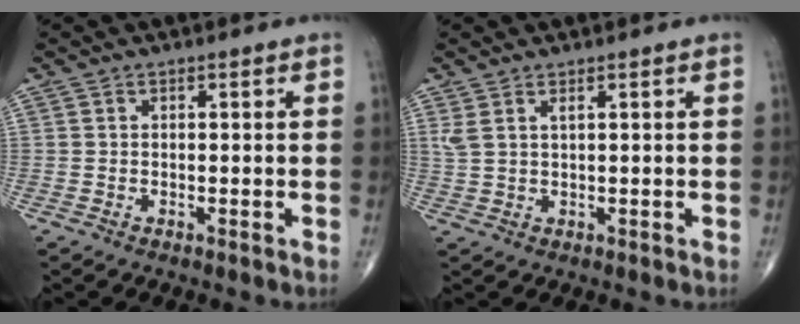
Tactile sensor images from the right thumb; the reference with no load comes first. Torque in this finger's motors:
{"motor_torque": [0.16, -0.10, 0.32, 0.30, 0.01]}